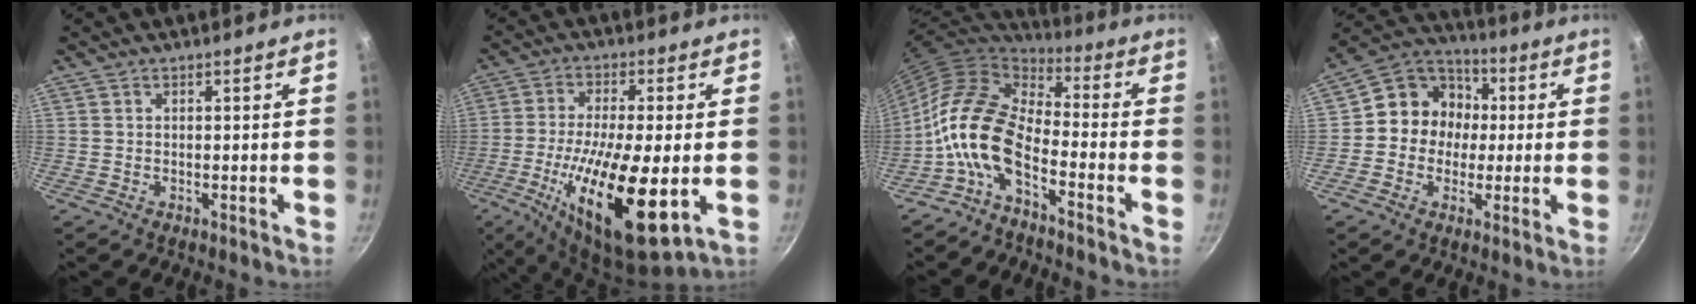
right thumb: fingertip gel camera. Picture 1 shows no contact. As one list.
[{"total": 19.3, "force": [-4.4, 5.8, 17.8], "torque": [-0.322, -0.002, -0.080]}, {"total": 14.2, "force": [-6.0, 7.5, 10.5], "torque": [-0.195, 0.058, -0.136]}, {"total": 11.5, "force": [0.2, 10.4, 5.0], "torque": [-0.036, 0.025, -0.016]}]